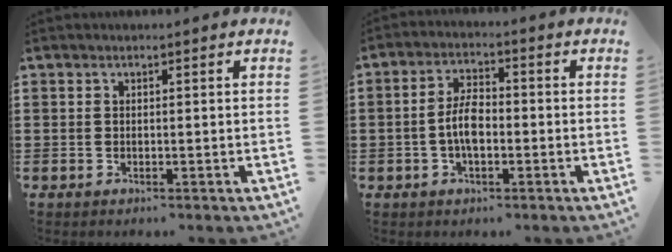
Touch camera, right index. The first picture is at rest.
{"total": 5.2, "force": [-1.1, 2.4, 4.5], "torque": [-0.110, -0.004, -0.027]}